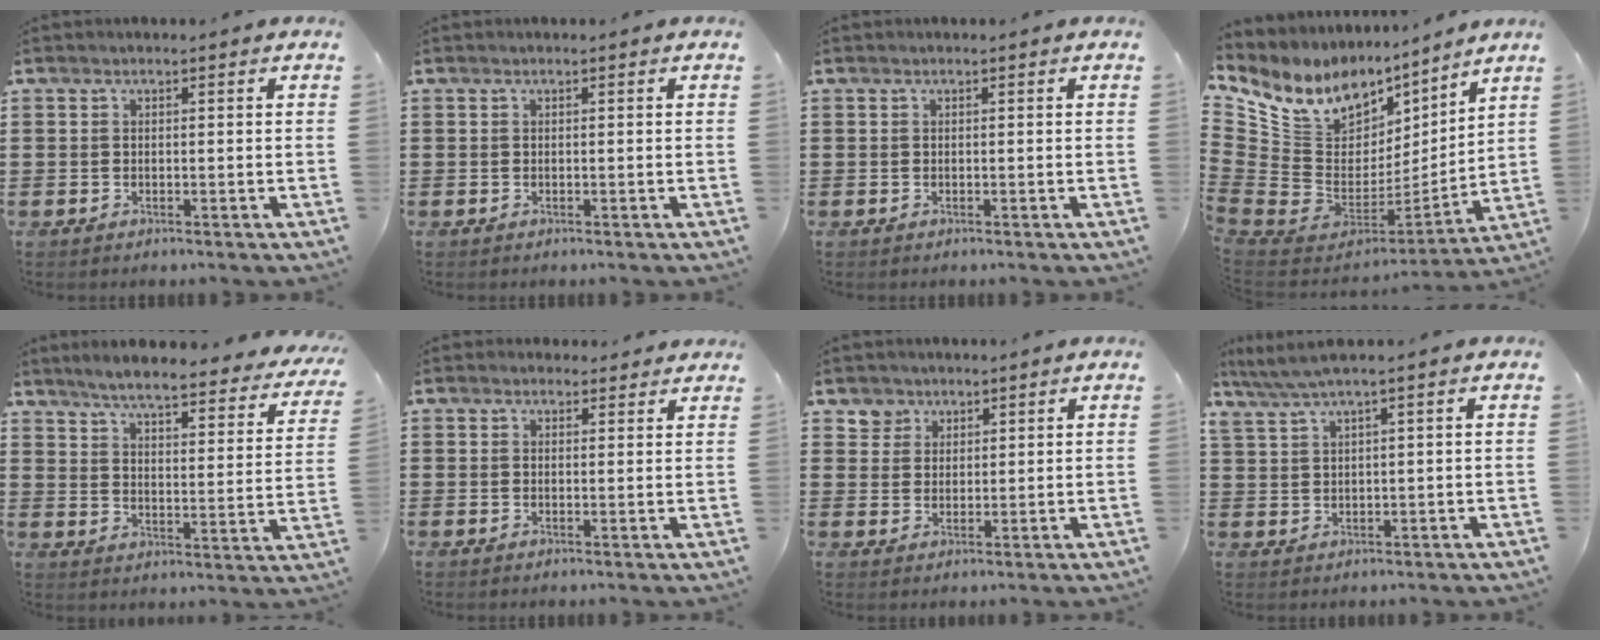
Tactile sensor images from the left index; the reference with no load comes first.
{"total": 0.0}
{"total": 0.0}
{"total": 10.8, "force": [6.4, 7.8, 4.0], "torque": [-0.118, -0.060, 0.115]}
{"total": 5.4, "force": [4.9, -0.1, 2.3], "torque": [-0.070, -0.035, 0.077]}
{"total": 1.7, "force": [1.6, 0.7, 0.1], "torque": [0.002, 0.001, 0.029]}
{"total": 3.3, "force": [2.2, 2.5, -0.1], "torque": [-0.012, 0.008, 0.041]}
{"total": 2.5, "force": [1.5, -0.2, 2.1], "torque": [-0.044, -0.002, 0.024]}